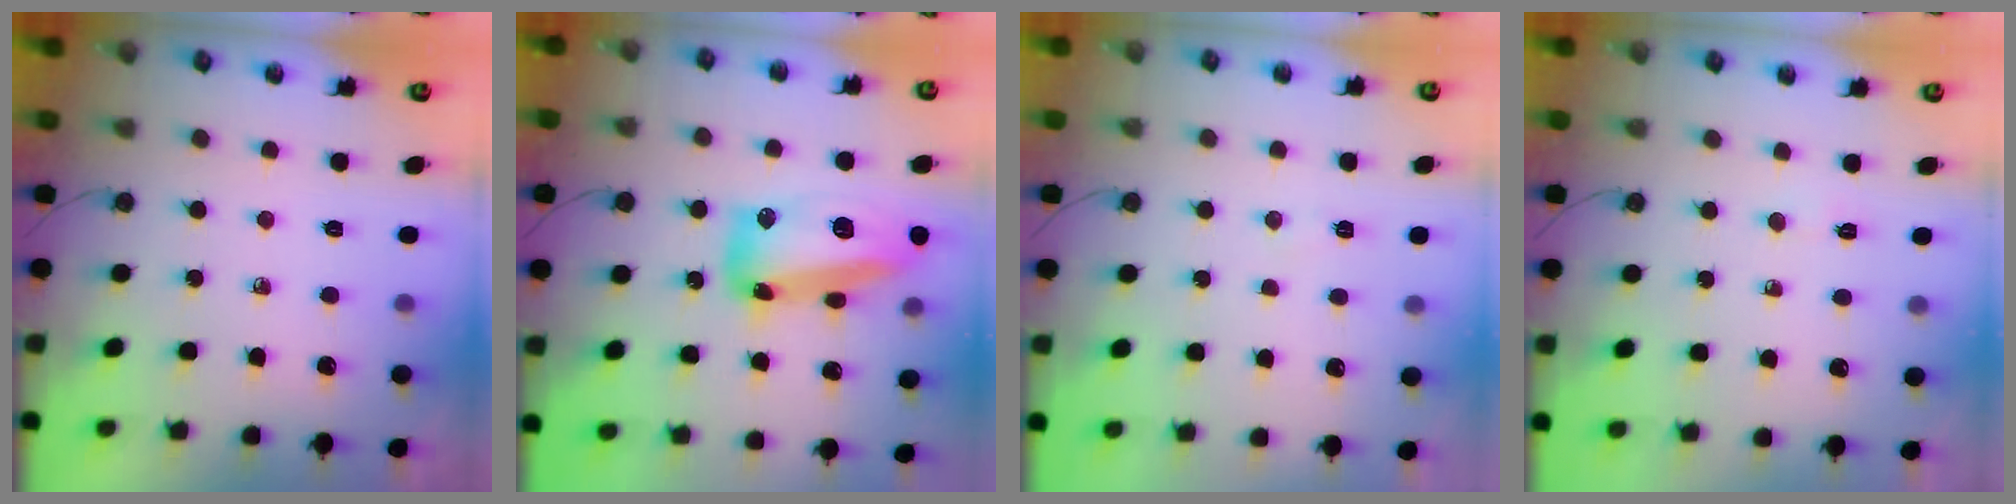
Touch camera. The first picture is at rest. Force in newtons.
{"total": 18.3, "press": 18.3, "slide": 1.5}
{"total": 5.9, "press": 4.2, "slide": 4.1}
{"total": 2.5, "press": 2.5, "slide": 0.3}